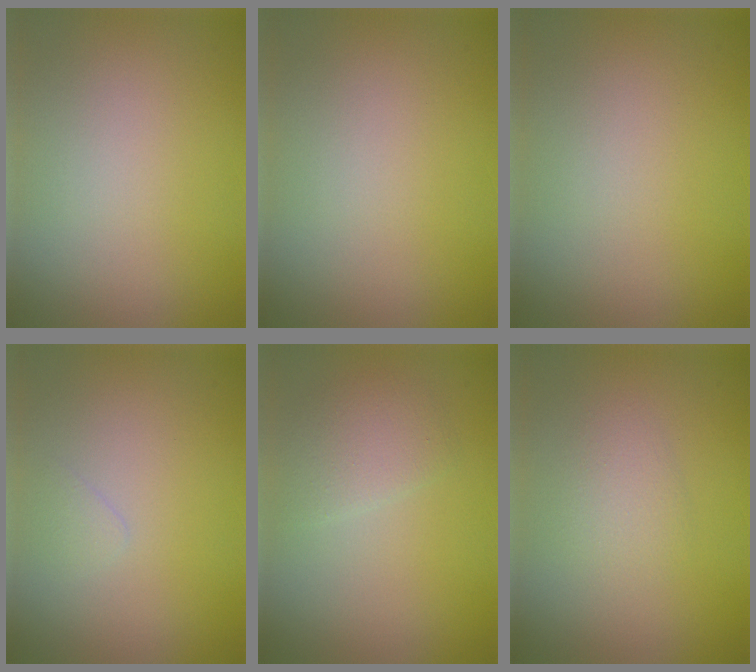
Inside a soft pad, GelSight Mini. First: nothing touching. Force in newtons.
{"total": 0.0}
{"total": 0.0}
{"total": 0.6, "press": 0.6, "slide": 0.1}
{"total": 2.0, "press": 2.0, "slide": 0.1}
{"total": 1.6, "press": 1.6, "slide": 0.1}